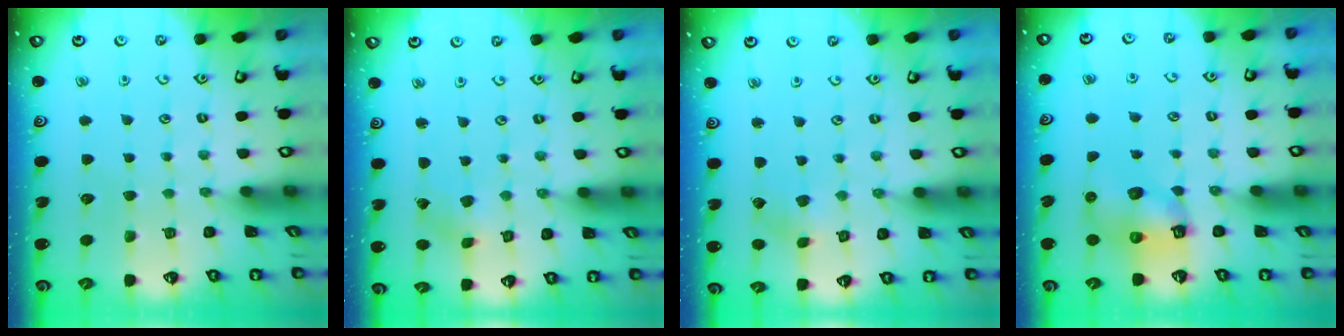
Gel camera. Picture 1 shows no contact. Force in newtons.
{"total": 1.1, "press": 1.0, "slide": 0.1}
{"total": 1.7, "press": 1.7, "slide": 0.2}
{"total": 7.0, "press": 6.9, "slide": 0.4}